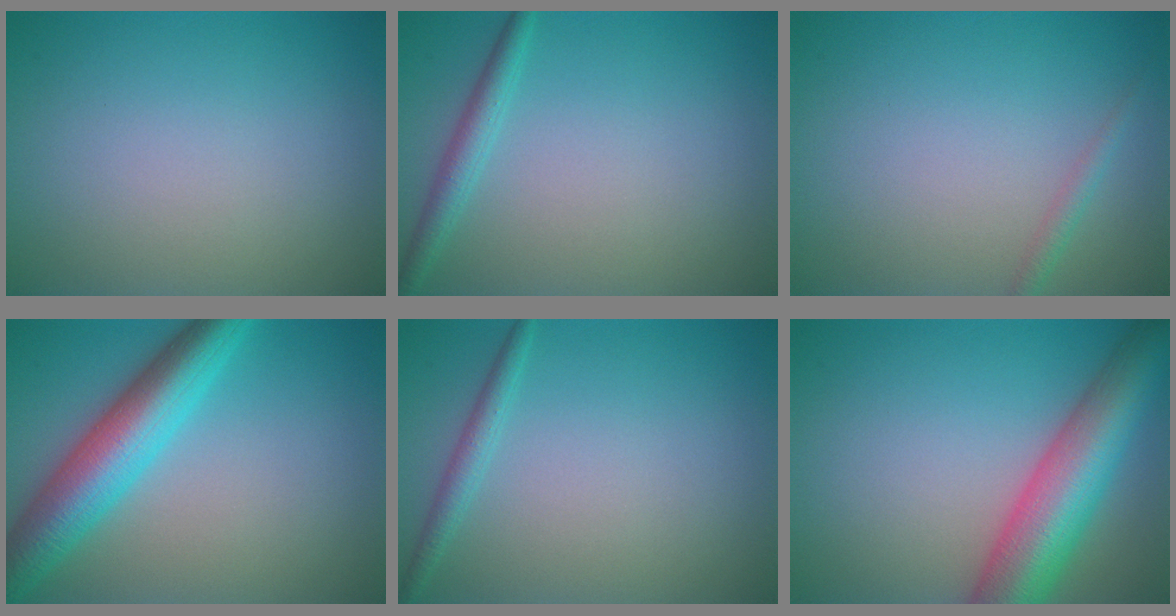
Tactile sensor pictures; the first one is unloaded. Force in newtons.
{"total": 2.0, "press": 2.0, "slide": 0.1}
{"total": 1.1, "press": 1.1, "slide": 0.0}
{"total": 7.8, "press": 7.8, "slide": 0.2}
{"total": 1.6, "press": 1.6, "slide": 0.1}
{"total": 9.3, "press": 9.3, "slide": 0.3}